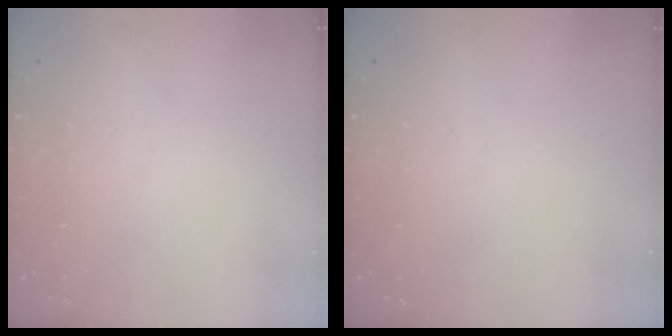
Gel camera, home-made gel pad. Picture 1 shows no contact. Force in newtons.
{"total": 0.0}